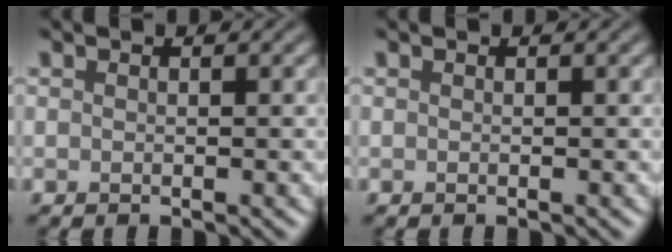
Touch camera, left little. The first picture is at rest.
{"total": 0.0}